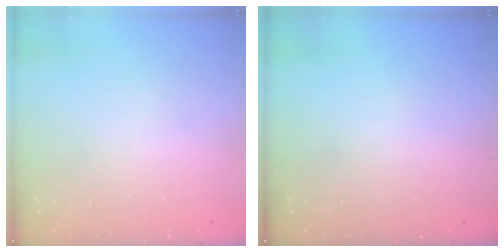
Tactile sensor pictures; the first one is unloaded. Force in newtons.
{"total": 0.0}